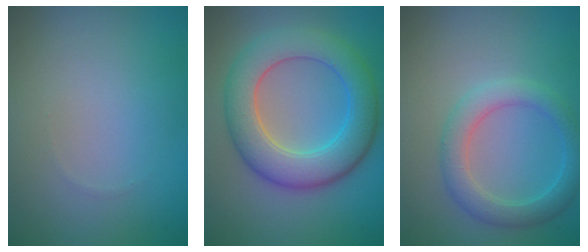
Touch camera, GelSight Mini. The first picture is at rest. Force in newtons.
{"total": 7.4, "press": 7.4, "slide": 0.5}
{"total": 3.4, "press": 3.4, "slide": 0.2}